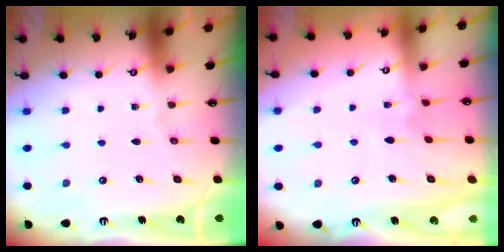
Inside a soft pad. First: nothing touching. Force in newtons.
{"total": 4.1, "press": 4.1, "slide": 0.1}